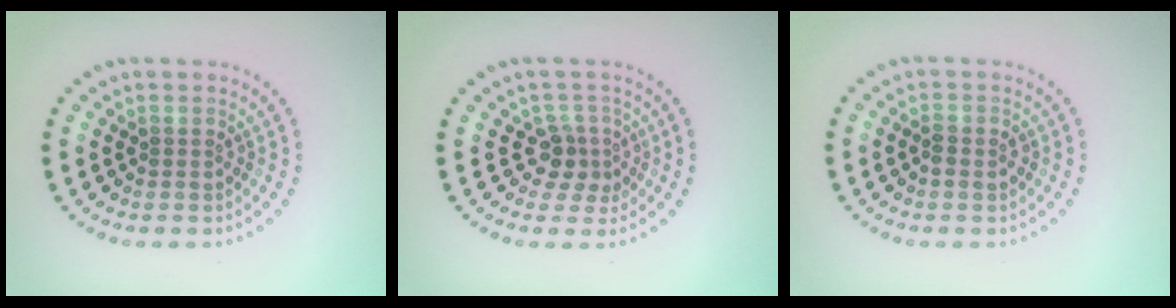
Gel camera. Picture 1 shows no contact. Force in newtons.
{"total": 2.3, "press": 1.8, "slide": 1.4}
{"total": 1.2, "press": 1.2, "slide": 0.1}